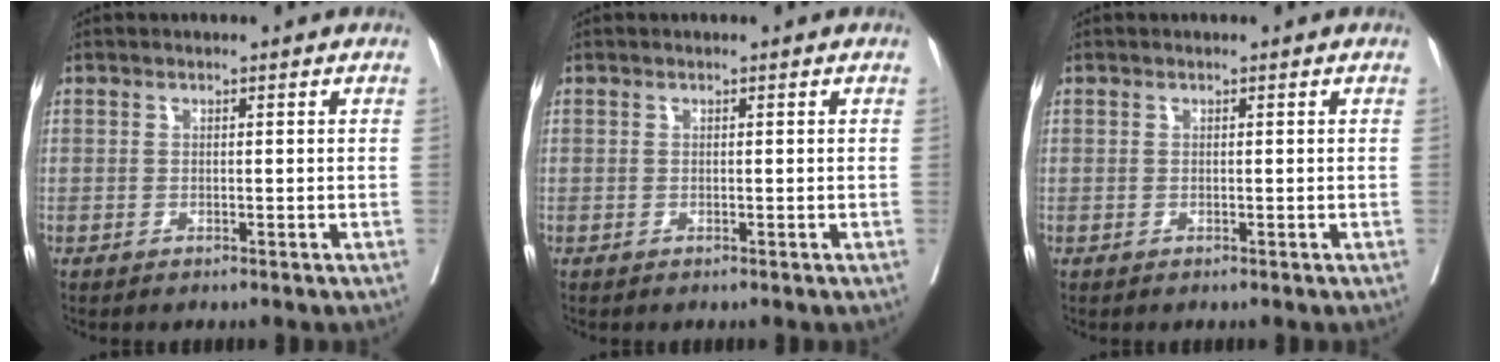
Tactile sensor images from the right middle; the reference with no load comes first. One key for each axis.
{"total": 0.0}
{"total": 0.0}